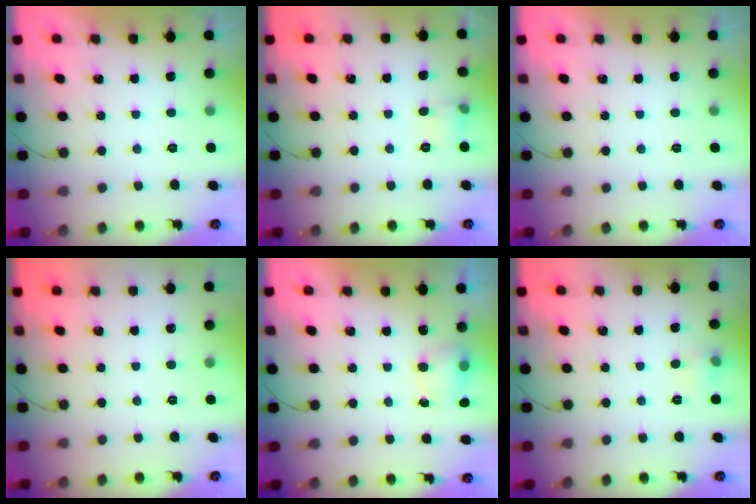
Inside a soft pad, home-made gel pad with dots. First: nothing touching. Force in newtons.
{"total": 4.9, "press": 4.7, "slide": 1.6}
{"total": 0.0}
{"total": 0.0}
{"total": 4.5, "press": 4.5, "slide": 0.6}
{"total": 5.2, "press": 5.0, "slide": 1.4}